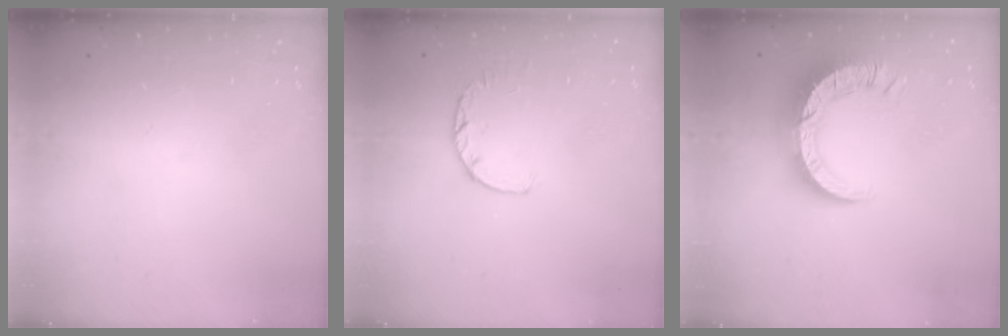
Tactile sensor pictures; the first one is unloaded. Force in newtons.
{"total": 2.8, "press": 2.7, "slide": 0.5}
{"total": 11.3, "press": 11.2, "slide": 1.3}